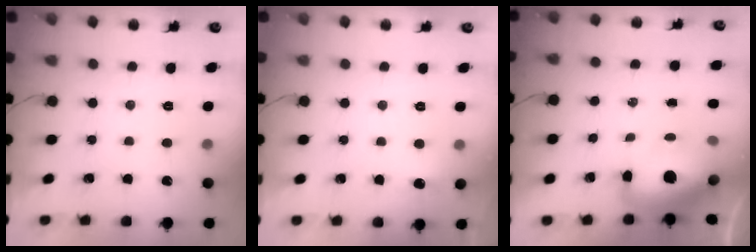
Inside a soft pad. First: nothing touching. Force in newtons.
{"total": 4.5, "press": 4.1, "slide": 1.8}
{"total": 12.8, "press": 12.6, "slide": 2.7}